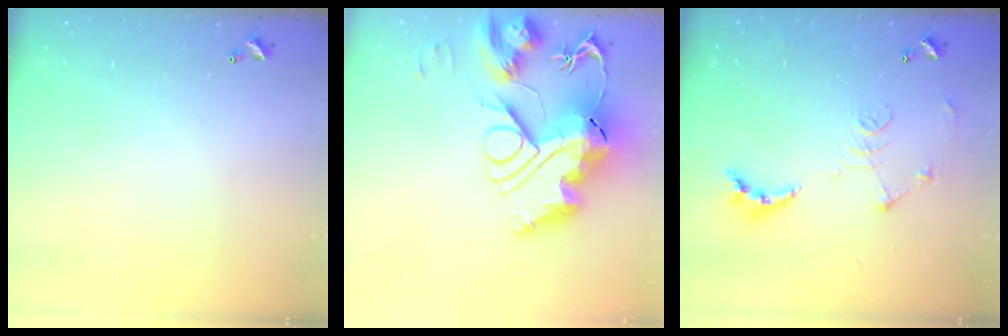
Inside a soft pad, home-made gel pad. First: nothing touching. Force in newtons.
{"total": 0.7, "press": 0.7, "slide": 0.0}
{"total": 12.0, "press": 11.9, "slide": 1.3}